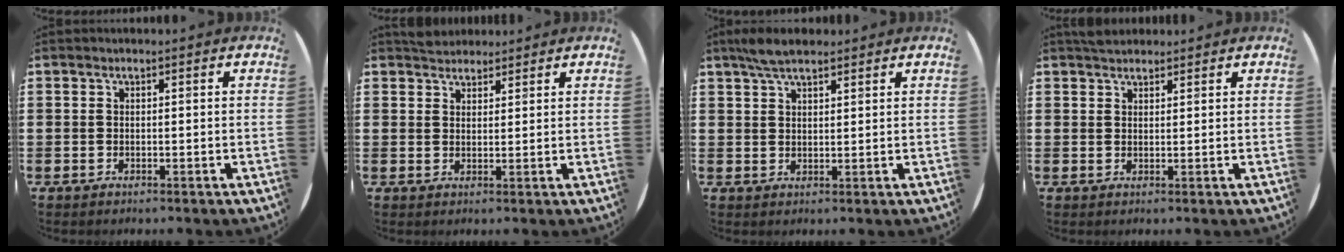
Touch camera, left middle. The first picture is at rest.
{"total": 2.5, "force": [2.3, 0.9, 0.0], "torque": [0.004, 0.003, 0.044]}
{"total": 4.3, "force": [3.4, 1.3, 2.3], "torque": [-0.051, 0.005, 0.062]}
{"total": 1.9, "force": [1.8, 0.7, 0.3], "torque": [0.000, 0.002, 0.033]}